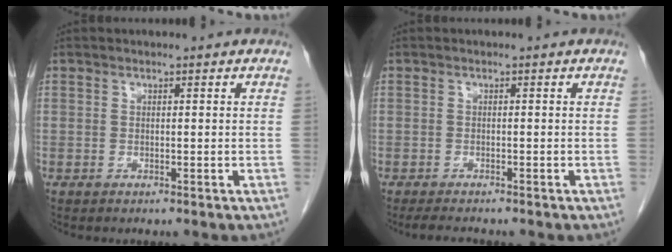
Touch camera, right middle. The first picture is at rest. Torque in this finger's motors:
{"motor_torque": [0.01, -0.01, 0.00, 0.00]}